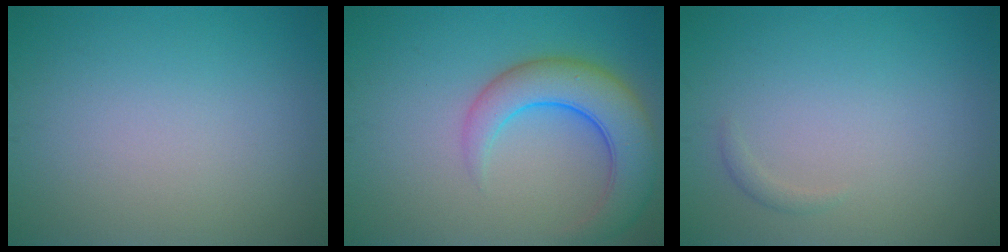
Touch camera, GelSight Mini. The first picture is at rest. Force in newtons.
{"total": 6.5, "press": 6.5, "slide": 0.5}
{"total": 0.6, "press": 0.6, "slide": 0.0}